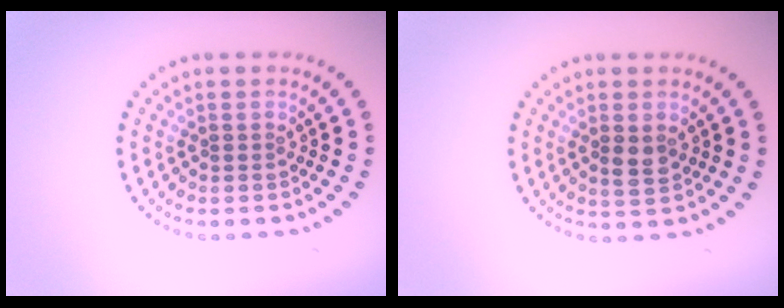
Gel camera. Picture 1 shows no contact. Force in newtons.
{"total": 1.9, "press": 1.9, "slide": 0.3}